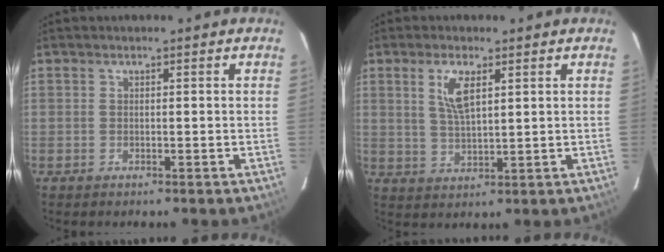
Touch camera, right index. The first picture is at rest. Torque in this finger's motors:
{"motor_torque": [0.58, 0.55, 0.30, 0.07]}